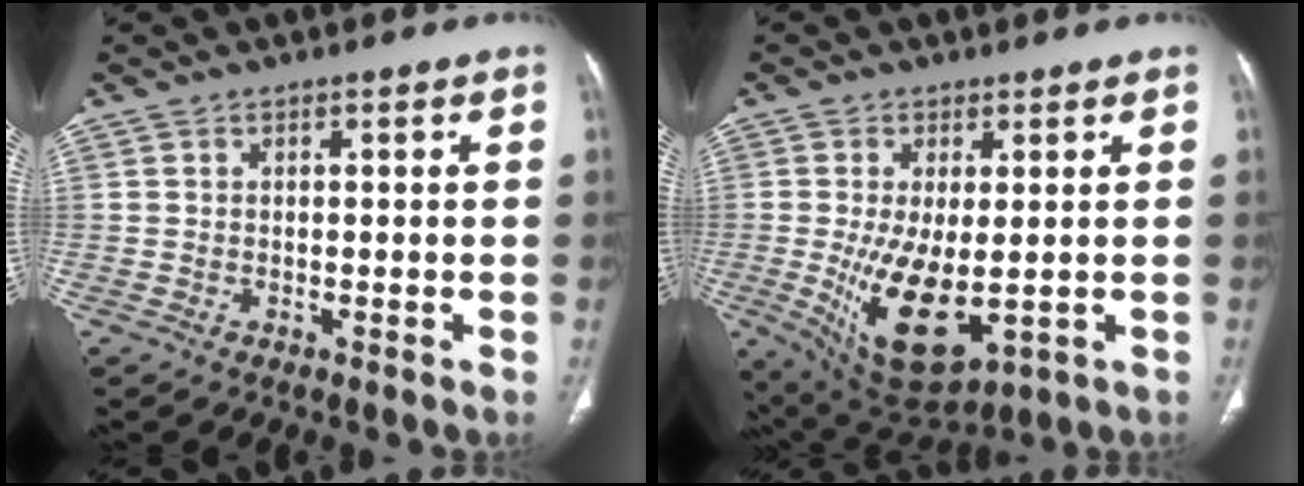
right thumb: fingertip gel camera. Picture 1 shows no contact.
{"total": 13.1, "force": [-1.9, 6.1, 11.5], "torque": [-0.200, -0.026, -0.006]}